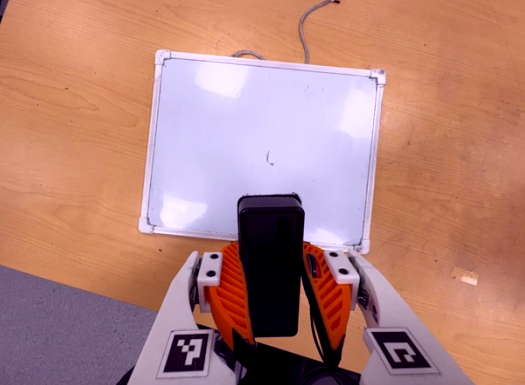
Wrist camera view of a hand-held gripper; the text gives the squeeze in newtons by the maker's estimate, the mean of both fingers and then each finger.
{"total": 6.8, "left": 5.9, "right": 7.7}